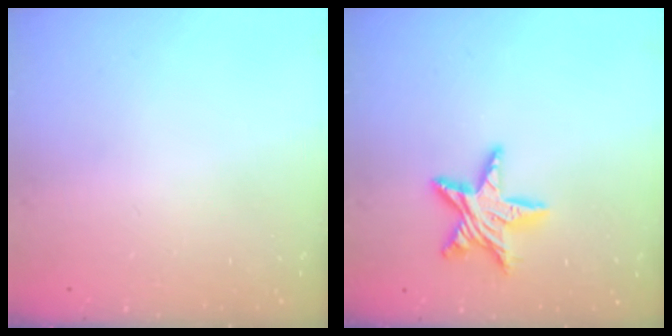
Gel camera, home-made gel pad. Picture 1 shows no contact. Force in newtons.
{"total": 11.3, "press": 11.2, "slide": 0.8}